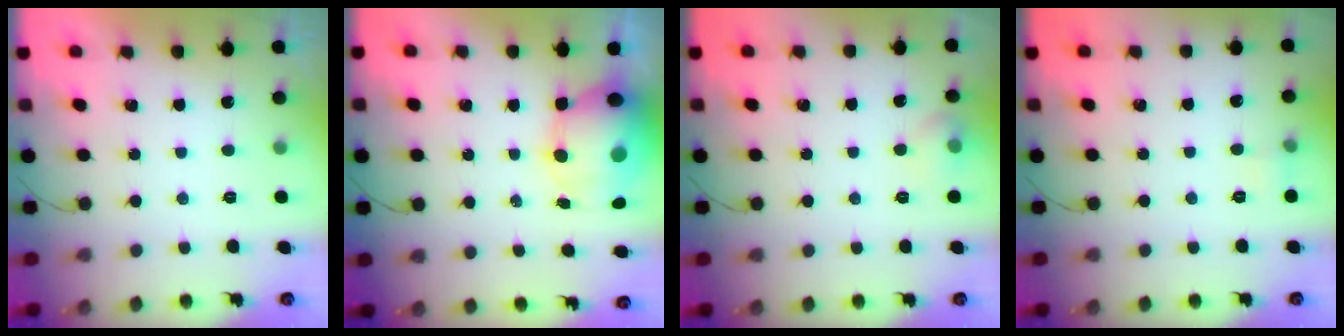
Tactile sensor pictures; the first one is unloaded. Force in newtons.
{"total": 11.9, "press": 11.4, "slide": 3.4}
{"total": 6.2, "press": 6.0, "slide": 1.7}
{"total": 4.2, "press": 3.8, "slide": 1.8}